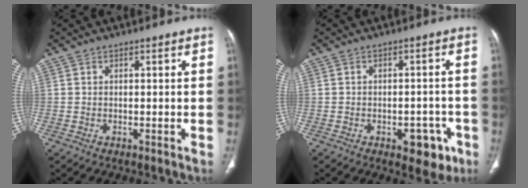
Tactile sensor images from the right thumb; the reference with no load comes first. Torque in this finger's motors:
{"motor_torque": [0.85, 0.94, -0.15, 0.07, 0.11]}